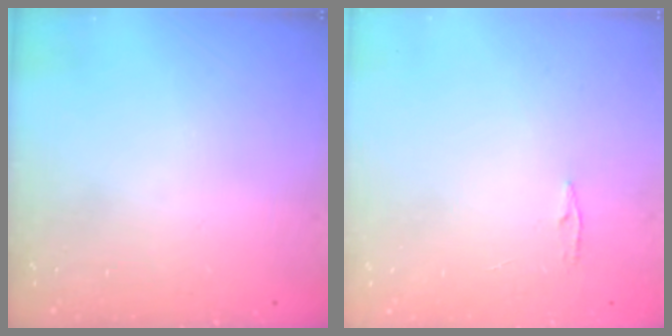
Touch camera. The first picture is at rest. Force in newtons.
{"total": 3.8, "press": 3.7, "slide": 0.5}